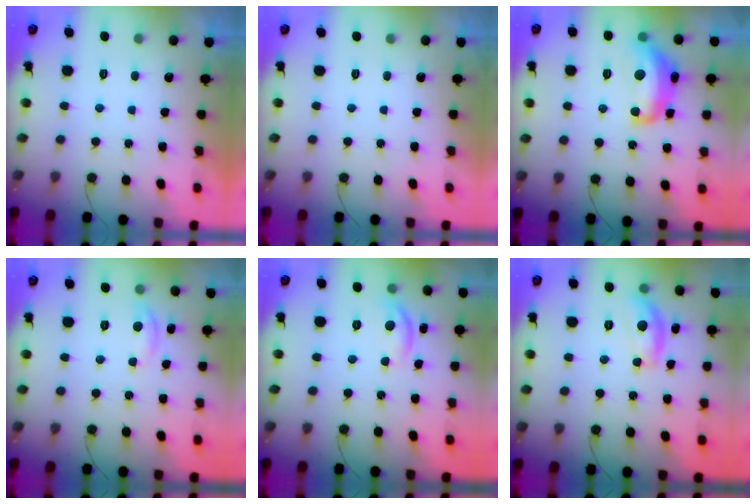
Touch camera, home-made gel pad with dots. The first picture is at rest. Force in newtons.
{"total": 0.0}
{"total": 14.0, "press": 13.9, "slide": 1.0}
{"total": 3.6, "press": 3.6, "slide": 0.3}
{"total": 8.3, "press": 8.3, "slide": 0.5}
{"total": 10.5, "press": 10.5, "slide": 0.4}